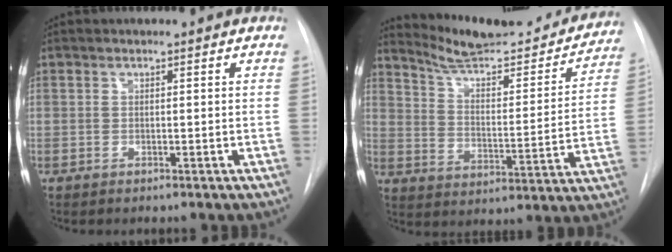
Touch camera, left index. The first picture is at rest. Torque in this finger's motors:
{"motor_torque": [0.65, -0.72, 0.23, 0.04]}